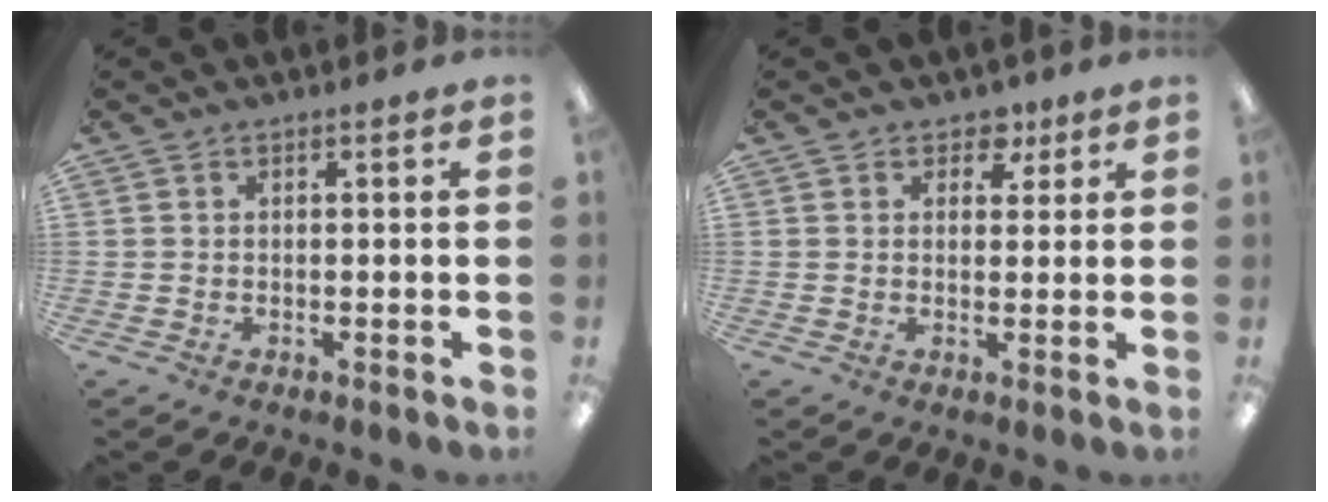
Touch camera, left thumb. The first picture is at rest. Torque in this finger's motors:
{"motor_torque": [-0.09, 0.02, -0.04, -0.15, 0.02]}